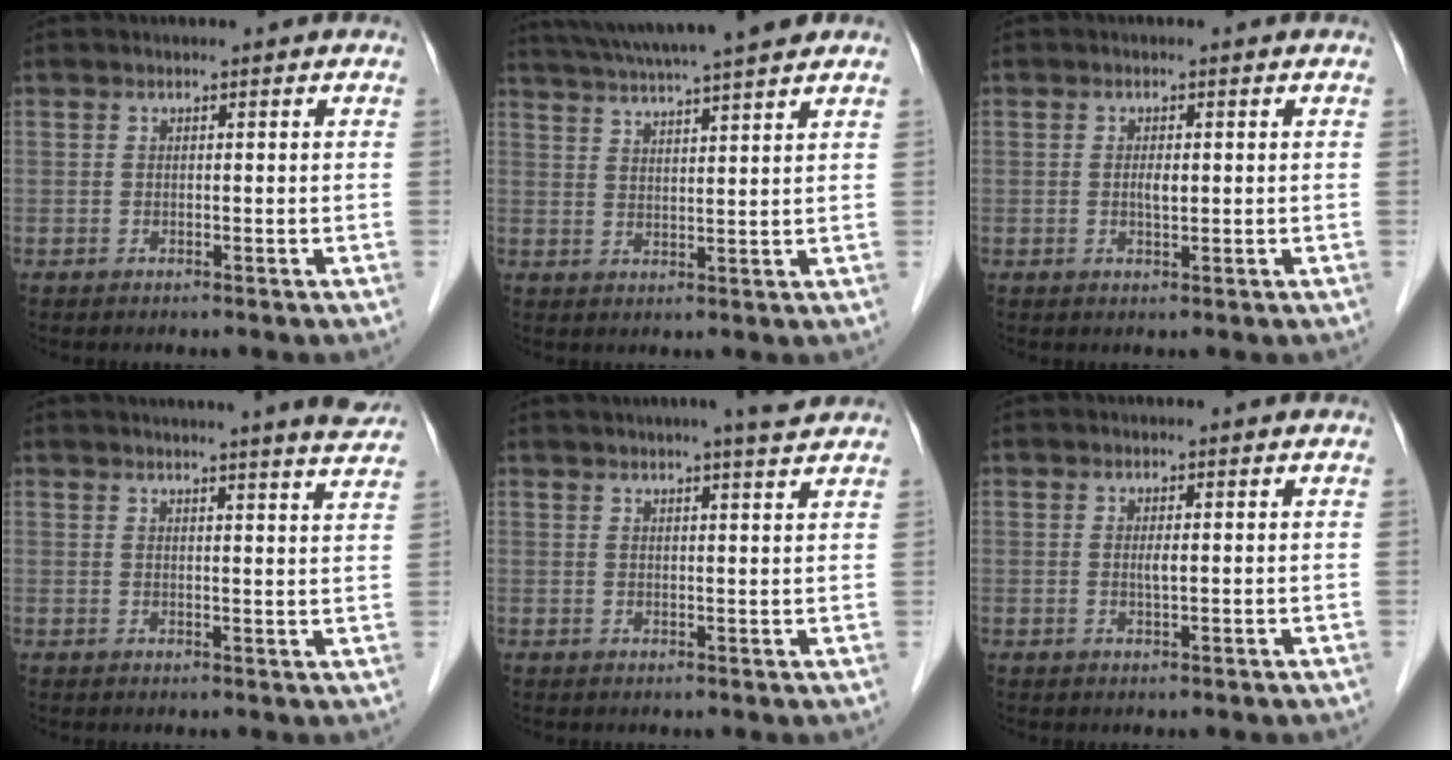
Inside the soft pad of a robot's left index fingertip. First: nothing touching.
{"total": 14.4, "force": [12.5, -0.2, 7.0], "torque": [-0.126, 0.027, 0.182]}
{"total": 1.7, "force": [0.1, 0.5, 1.6], "torque": [-0.032, 0.000, 0.002]}
{"total": 11.0, "force": [10.1, -0.9, 4.3], "torque": [-0.059, -0.022, 0.102]}
{"total": 5.9, "force": [5.0, -0.3, 3.1], "torque": [-0.049, 0.011, 0.064]}
{"total": 1.3, "force": [0.2, 0.1, 1.3], "torque": [-0.028, -0.001, 0.004]}